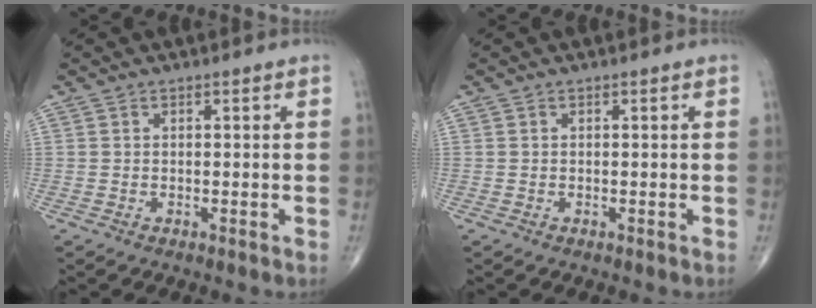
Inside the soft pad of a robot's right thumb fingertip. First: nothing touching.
{"total": 0.0}